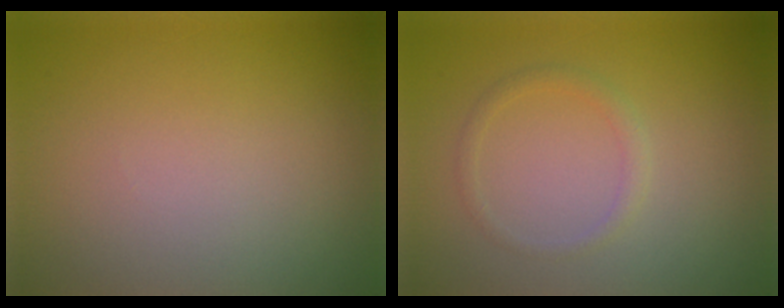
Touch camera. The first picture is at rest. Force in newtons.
{"total": 1.3, "press": 1.3, "slide": 0.2}